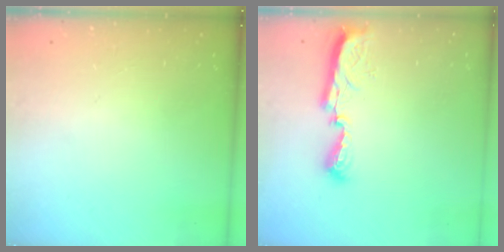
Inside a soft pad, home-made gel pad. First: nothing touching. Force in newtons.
{"total": 8.3, "press": 8.3, "slide": 0.9}